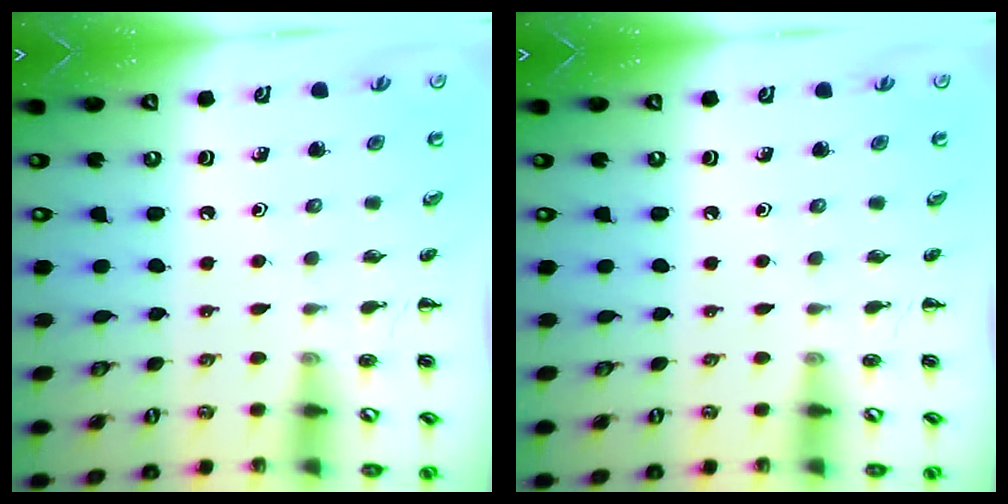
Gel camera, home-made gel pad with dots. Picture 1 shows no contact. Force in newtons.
{"total": 0.0}